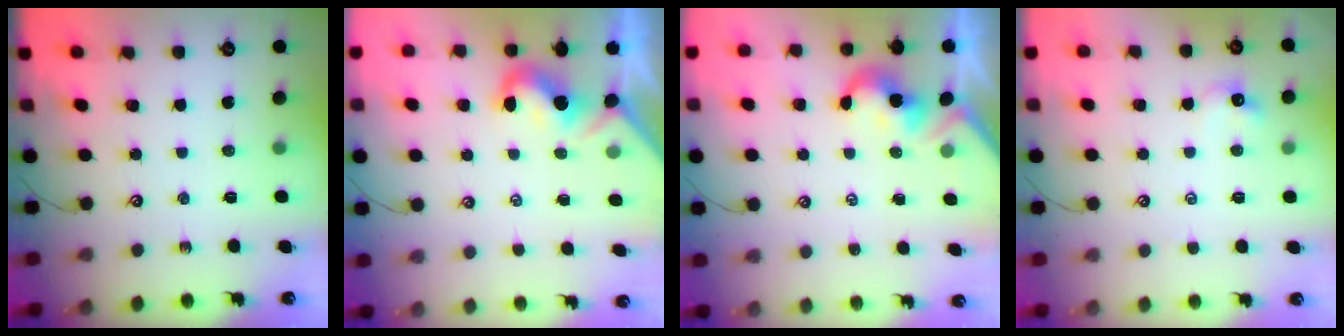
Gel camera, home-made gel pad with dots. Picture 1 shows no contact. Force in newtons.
{"total": 2.0, "press": 1.9, "slide": 0.6}
{"total": 2.1, "press": 2.0, "slide": 0.5}
{"total": 1.0, "press": 0.9, "slide": 0.5}